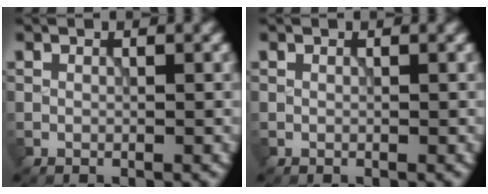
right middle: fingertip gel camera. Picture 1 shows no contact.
{"total": 0.0}